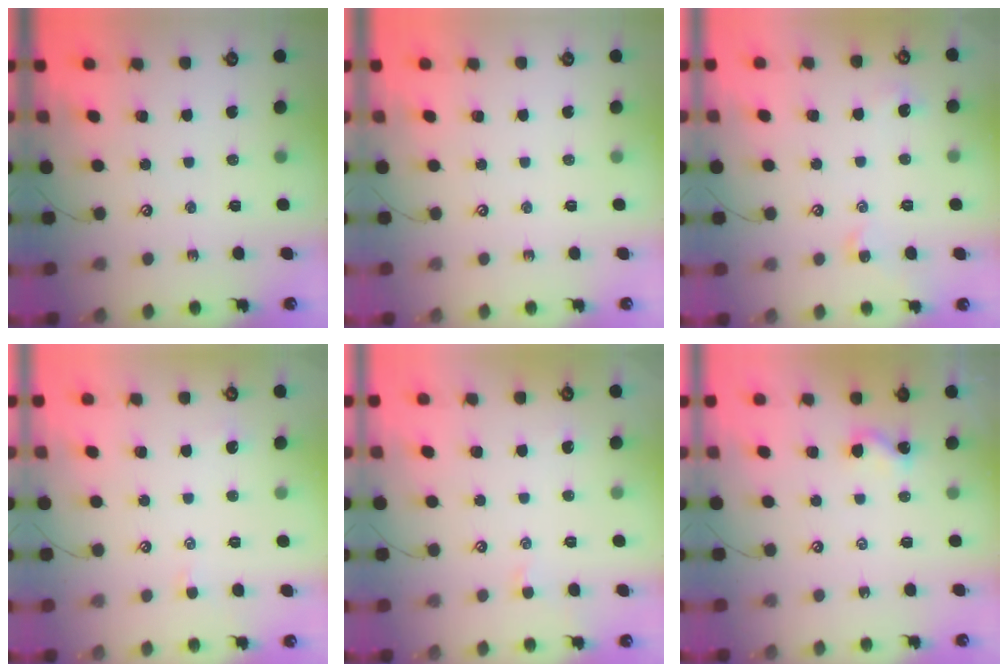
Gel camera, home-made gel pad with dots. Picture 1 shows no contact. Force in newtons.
{"total": 0.0}
{"total": 2.1, "press": 2.0, "slide": 0.6}
{"total": 2.7, "press": 2.6, "slide": 0.3}
{"total": 2.0, "press": 2.0, "slide": 0.4}
{"total": 2.0, "press": 2.0, "slide": 0.4}